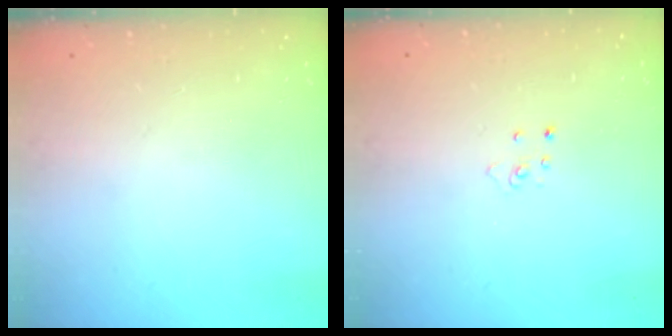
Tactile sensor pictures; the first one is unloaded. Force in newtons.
{"total": 3.0, "press": 2.9, "slide": 0.3}